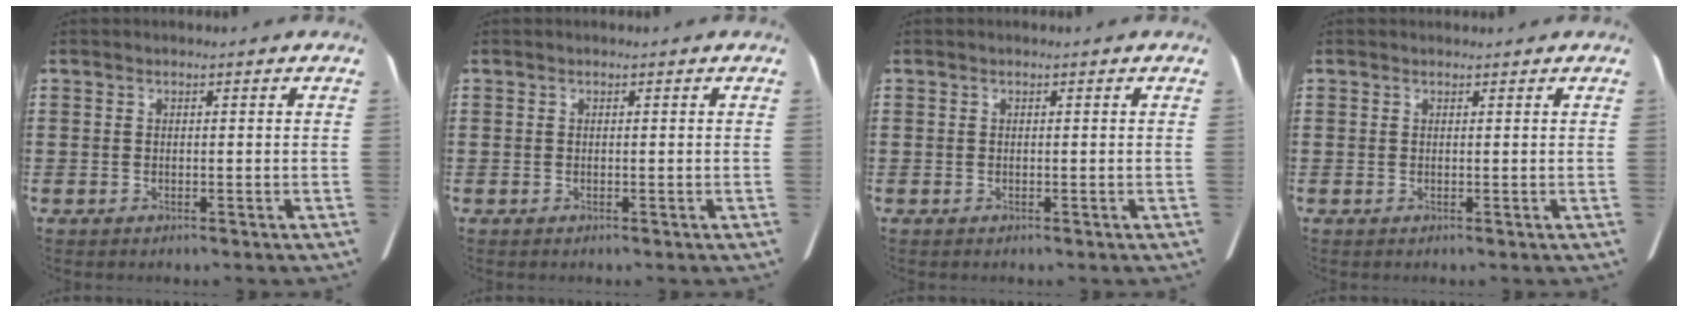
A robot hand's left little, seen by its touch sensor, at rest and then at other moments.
{"total": 0.0}
{"total": 0.0}
{"total": 0.0}